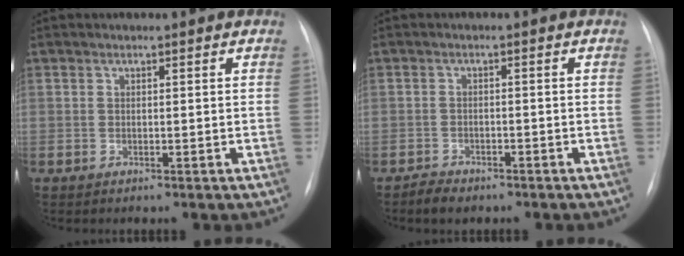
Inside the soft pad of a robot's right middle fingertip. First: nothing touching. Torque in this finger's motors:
{"motor_torque": [0.52, -0.50, 0.04, 0.02]}